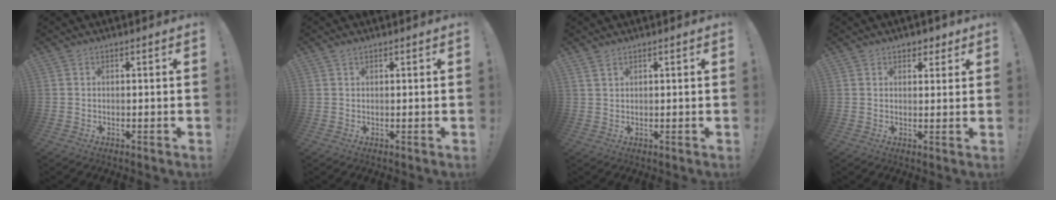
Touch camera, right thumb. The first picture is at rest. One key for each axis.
{"total": 0.8, "fx": 0.6, "fy": 0.4, "fz": 0.3, "tx": -0.006, "ty": -0.001, "tz": 0.012}
{"total": 2.0, "fx": 1.5, "fy": 0.8, "fz": 1.1, "tx": -0.026, "ty": -0.001, "tz": 0.031}
{"total": 3.3, "fx": 2.1, "fy": 2.4, "fz": 0.9, "tx": 0.000, "ty": -0.008, "tz": 0.035}